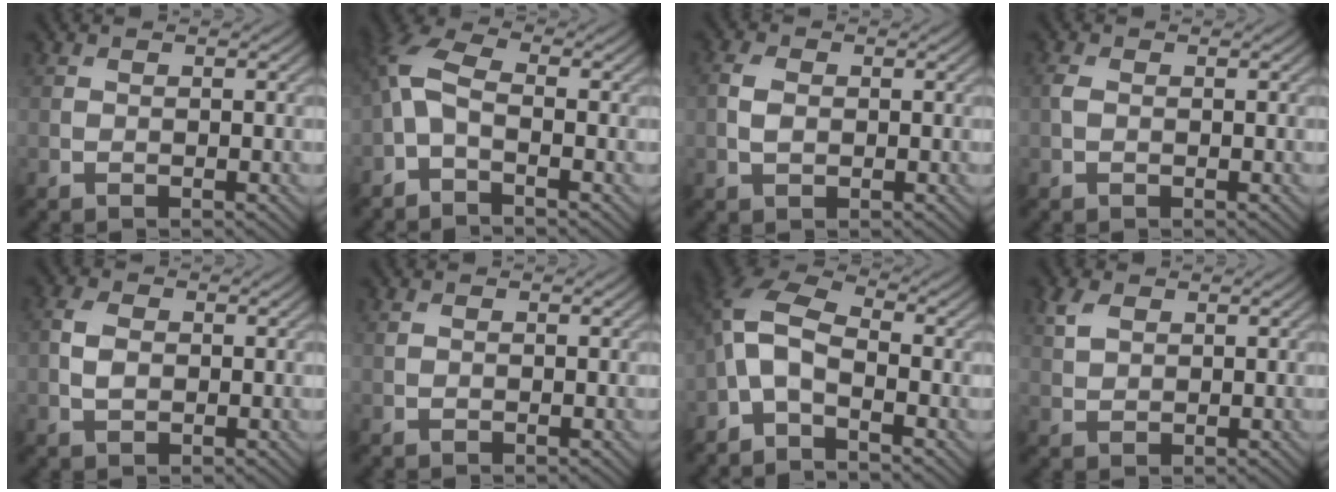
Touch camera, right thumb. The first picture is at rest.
{"total": 5.3, "force": [-1.3, 2.5, 4.5], "torque": [-0.115, 0.012, -0.040]}
{"total": 2.5, "force": [0.0, 1.7, 1.9], "torque": [-0.046, 0.002, -0.002]}
{"total": 1.1, "force": [0.1, 0.8, 0.9], "torque": [-0.025, 0.004, -0.002]}
{"total": 3.0, "force": [0.0, 2.1, 2.2], "torque": [-0.053, 0.001, -0.002]}
{"total": 0.6, "force": [0.2, 0.4, 0.3], "torque": [-0.007, 0.000, 0.004]}
{"total": 6.8, "force": [-2.2, 3.3, 5.5], "torque": [-0.126, 0.013, -0.065]}
{"total": 3.1, "force": [1.5, 1.9, 1.9], "torque": [-0.049, 0.005, 0.031]}